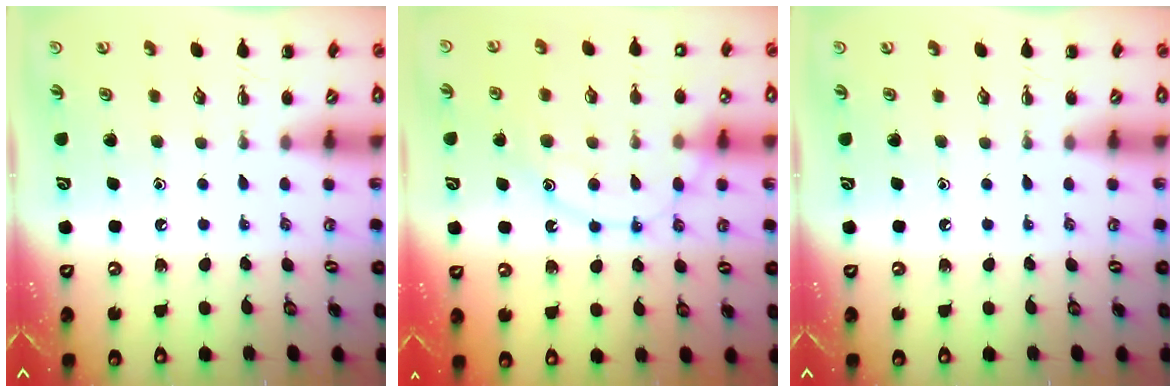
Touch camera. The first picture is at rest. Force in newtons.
{"total": 13.9, "press": 13.9, "slide": 0.8}
{"total": 0.0}